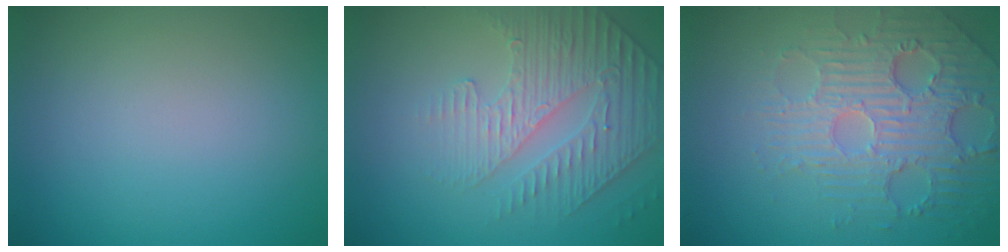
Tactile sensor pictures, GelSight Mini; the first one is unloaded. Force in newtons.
{"total": 4.5, "press": 3.5, "slide": 2.9}
{"total": 4.8, "press": 4.3, "slide": 2.2}